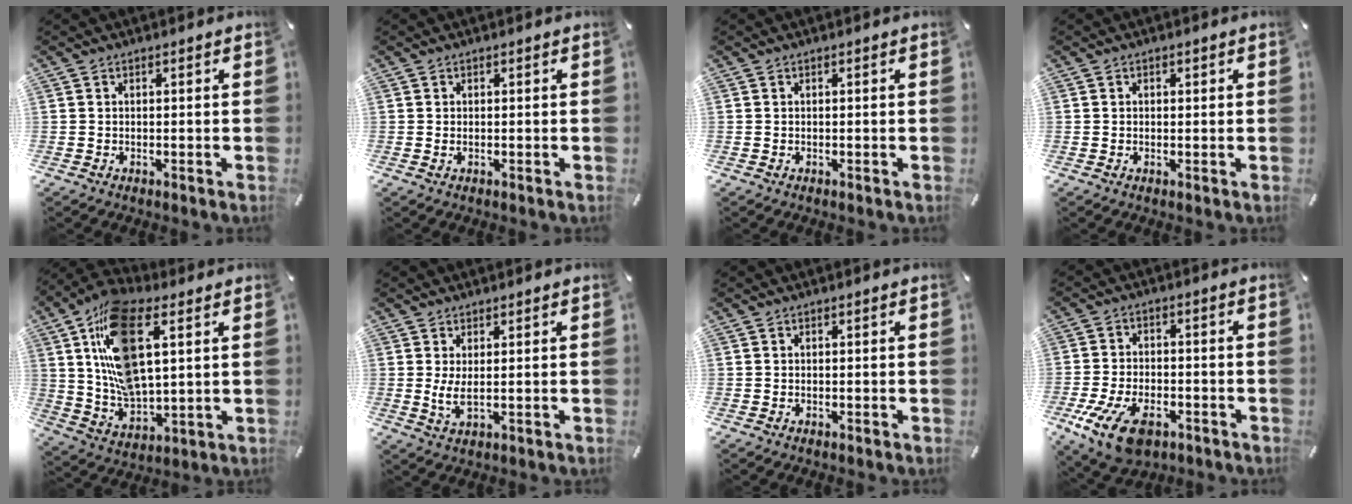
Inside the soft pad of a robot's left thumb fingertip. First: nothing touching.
{"total": 0.6, "force": [0.0, 0.3, 0.5], "torque": [-0.002, -0.003, -0.002]}
{"total": 0.0}
{"total": 0.6, "force": [0.1, 0.6, 0.3], "torque": [-0.005, 0.003, 0.002]}
{"total": 18.5, "force": [7.0, 9.3, 14.4], "torque": [-0.311, -0.014, 0.124]}
{"total": 4.0, "force": [0.8, 1.3, 3.7], "torque": [-0.084, -0.006, 0.013]}
{"total": 0.0}
{"total": 11.4, "force": [-5.8, 6.6, 7.3], "torque": [-0.156, 0.020, -0.102]}